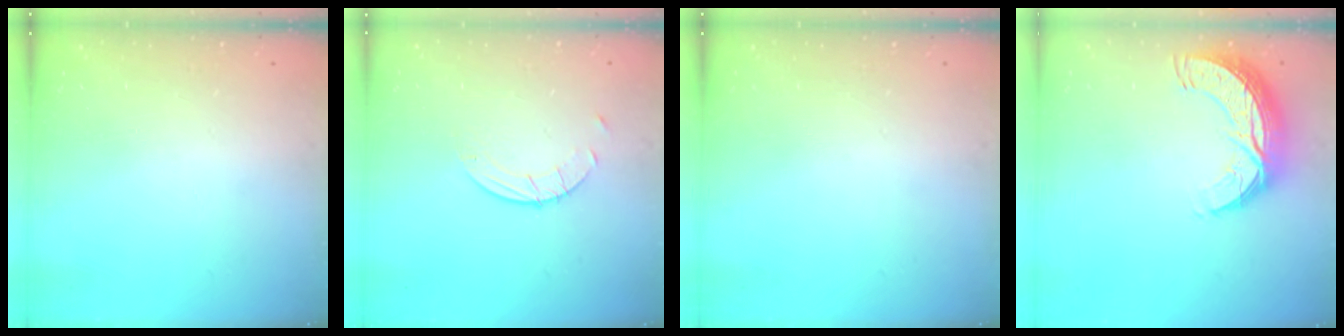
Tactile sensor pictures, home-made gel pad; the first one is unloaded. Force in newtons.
{"total": 4.0, "press": 4.0, "slide": 0.4}
{"total": 0.0}
{"total": 10.2, "press": 10.2, "slide": 0.6}